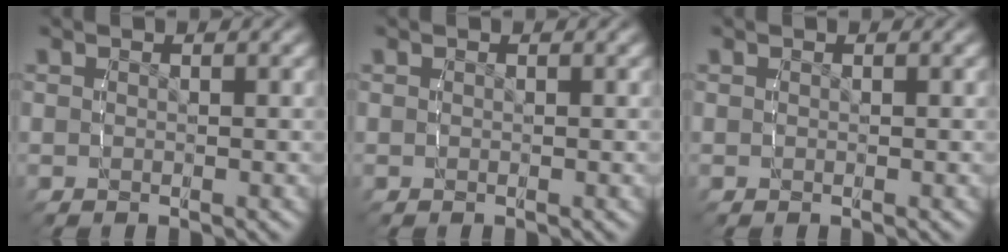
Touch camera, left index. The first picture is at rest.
{"total": 0.0}
{"total": 0.0}